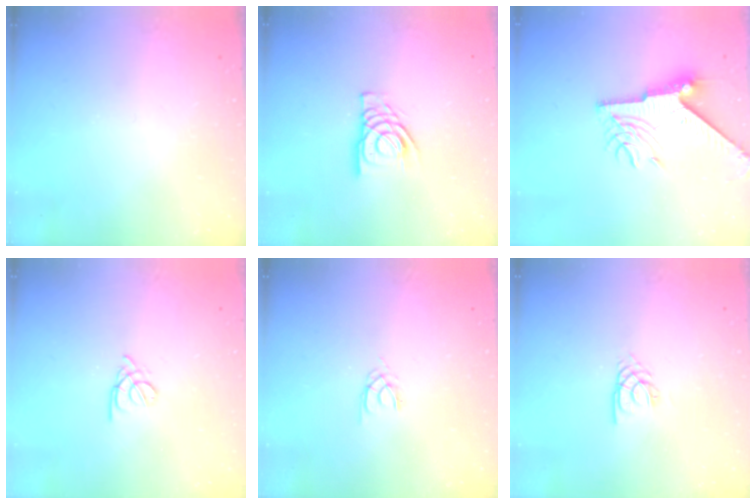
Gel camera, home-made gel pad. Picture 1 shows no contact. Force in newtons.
{"total": 11.3, "press": 11.1, "slide": 1.6}
{"total": 9.1, "press": 9.1, "slide": 0.6}
{"total": 1.8, "press": 1.7, "slide": 0.5}
{"total": 1.3, "press": 1.2, "slide": 0.3}
{"total": 2.1, "press": 2.1, "slide": 0.2}